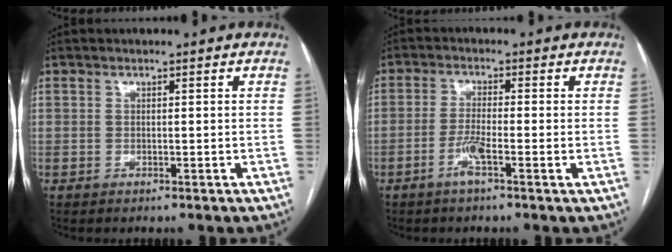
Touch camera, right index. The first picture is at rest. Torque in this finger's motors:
{"motor_torque": [0.12, 0.19, 0.02, 0.00]}